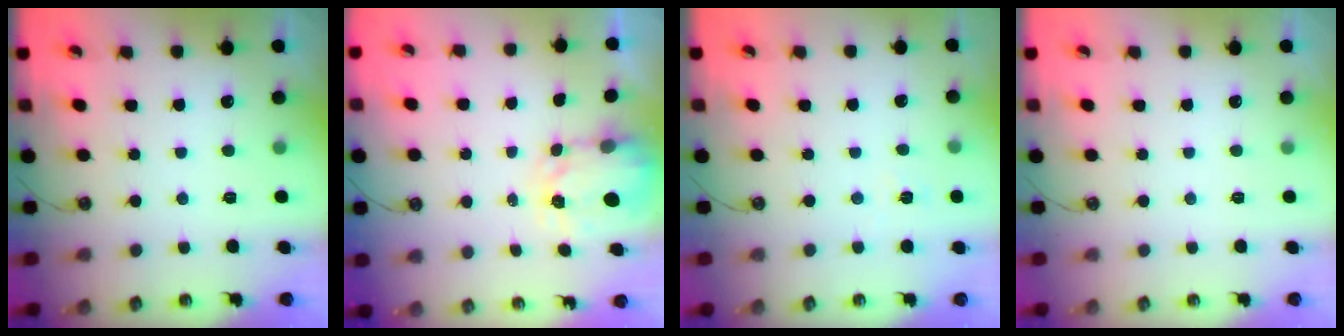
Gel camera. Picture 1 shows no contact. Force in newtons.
{"total": 3.6, "press": 3.5, "slide": 0.4}
{"total": 2.6, "press": 2.6, "slide": 0.2}
{"total": 0.0}